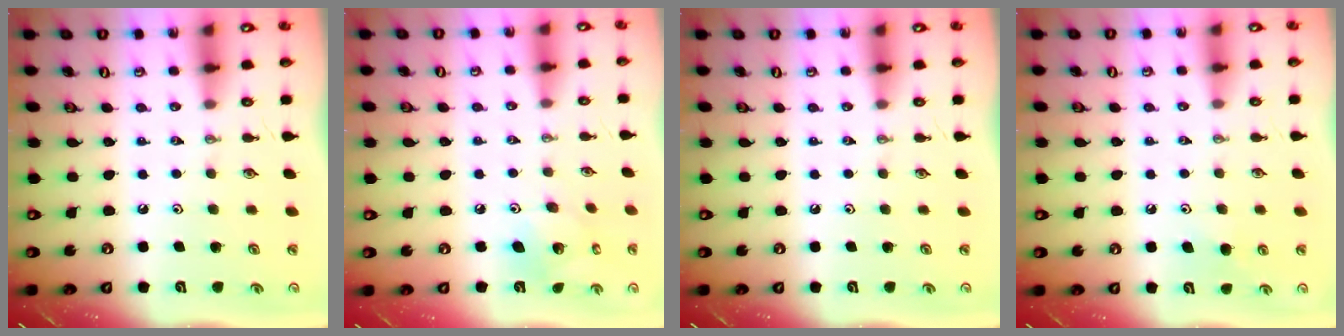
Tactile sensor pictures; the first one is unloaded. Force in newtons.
{"total": 8.1, "press": 8.1, "slide": 0.2}
{"total": 0.0}
{"total": 5.5, "press": 5.4, "slide": 1.2}